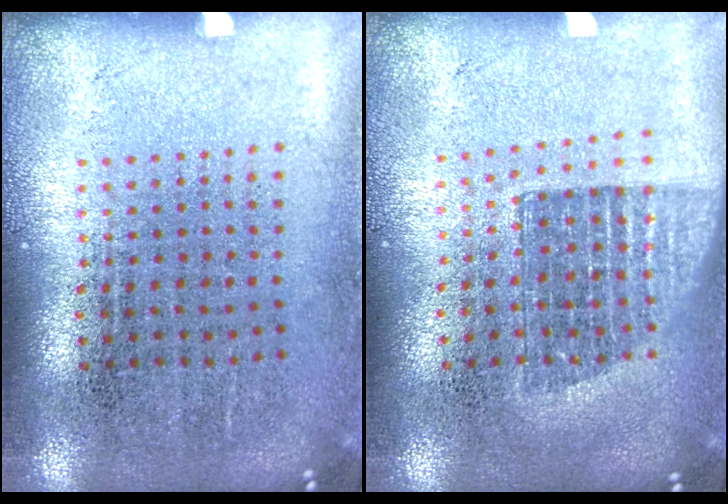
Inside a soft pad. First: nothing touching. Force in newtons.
{"total": 1.4, "press": 1.1, "slide": 0.8}